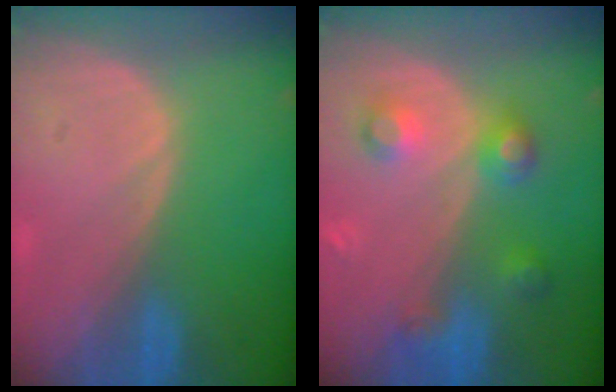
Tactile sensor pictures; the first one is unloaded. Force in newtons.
{"total": 5.3, "press": 5.3, "slide": 0.3}